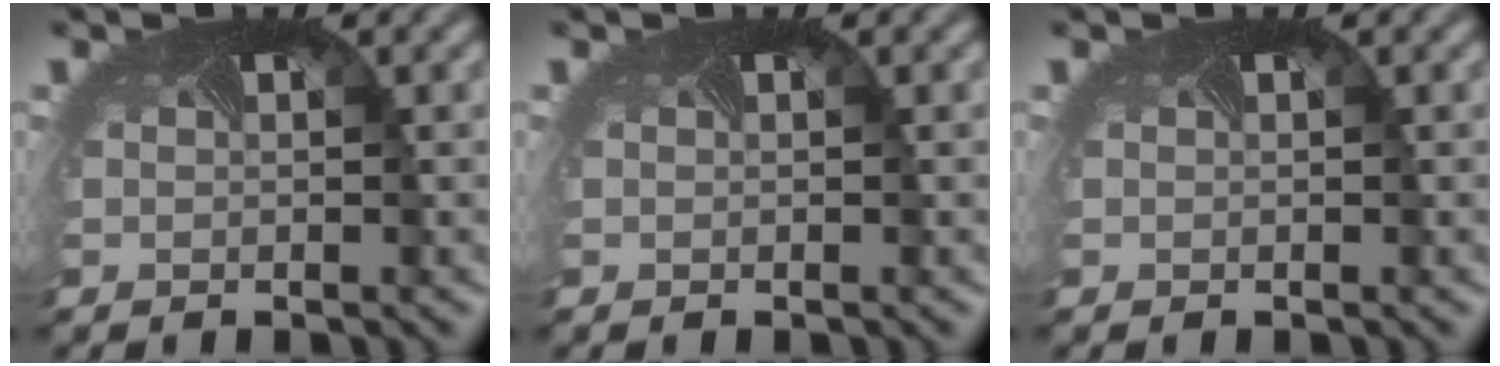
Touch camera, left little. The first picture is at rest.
{"total": 0.0}
{"total": 0.0}